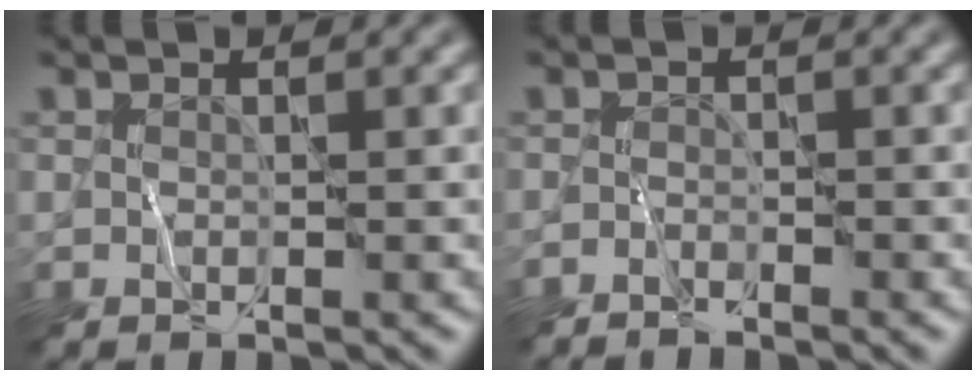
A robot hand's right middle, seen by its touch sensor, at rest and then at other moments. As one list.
[{"total": 1.3, "force": [-1.3, 0.1, 0.1], "torque": [-0.003, -0.001, -0.031]}]